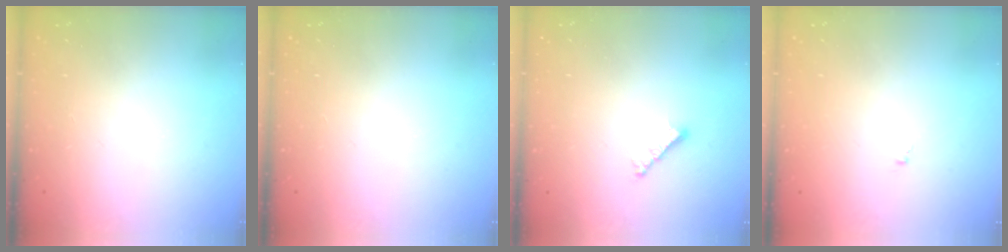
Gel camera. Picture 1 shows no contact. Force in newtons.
{"total": 0.0}
{"total": 3.0, "press": 3.0, "slide": 0.6}
{"total": 0.0}